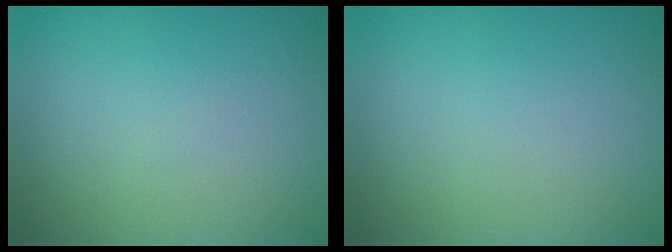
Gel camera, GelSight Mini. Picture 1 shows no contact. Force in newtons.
{"total": 0.0}